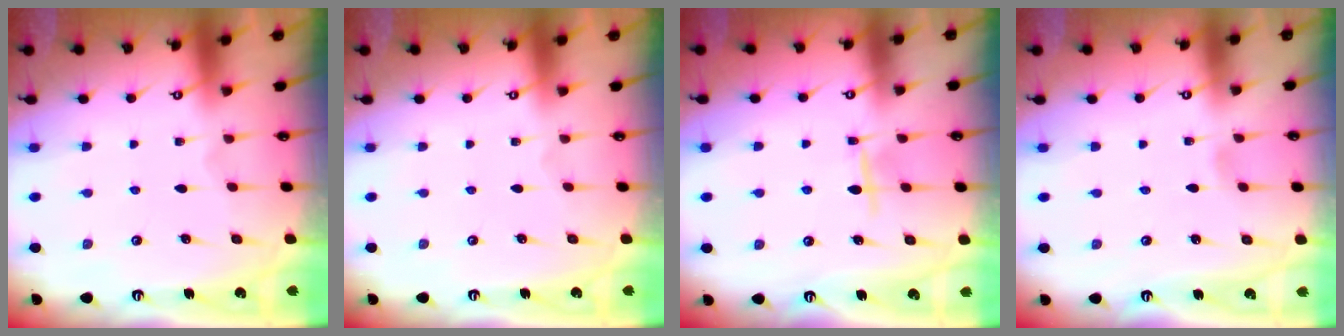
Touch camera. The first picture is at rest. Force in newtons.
{"total": 0.0}
{"total": 5.1, "press": 5.1, "slide": 0.6}
{"total": 2.1, "press": 2.1, "slide": 0.2}